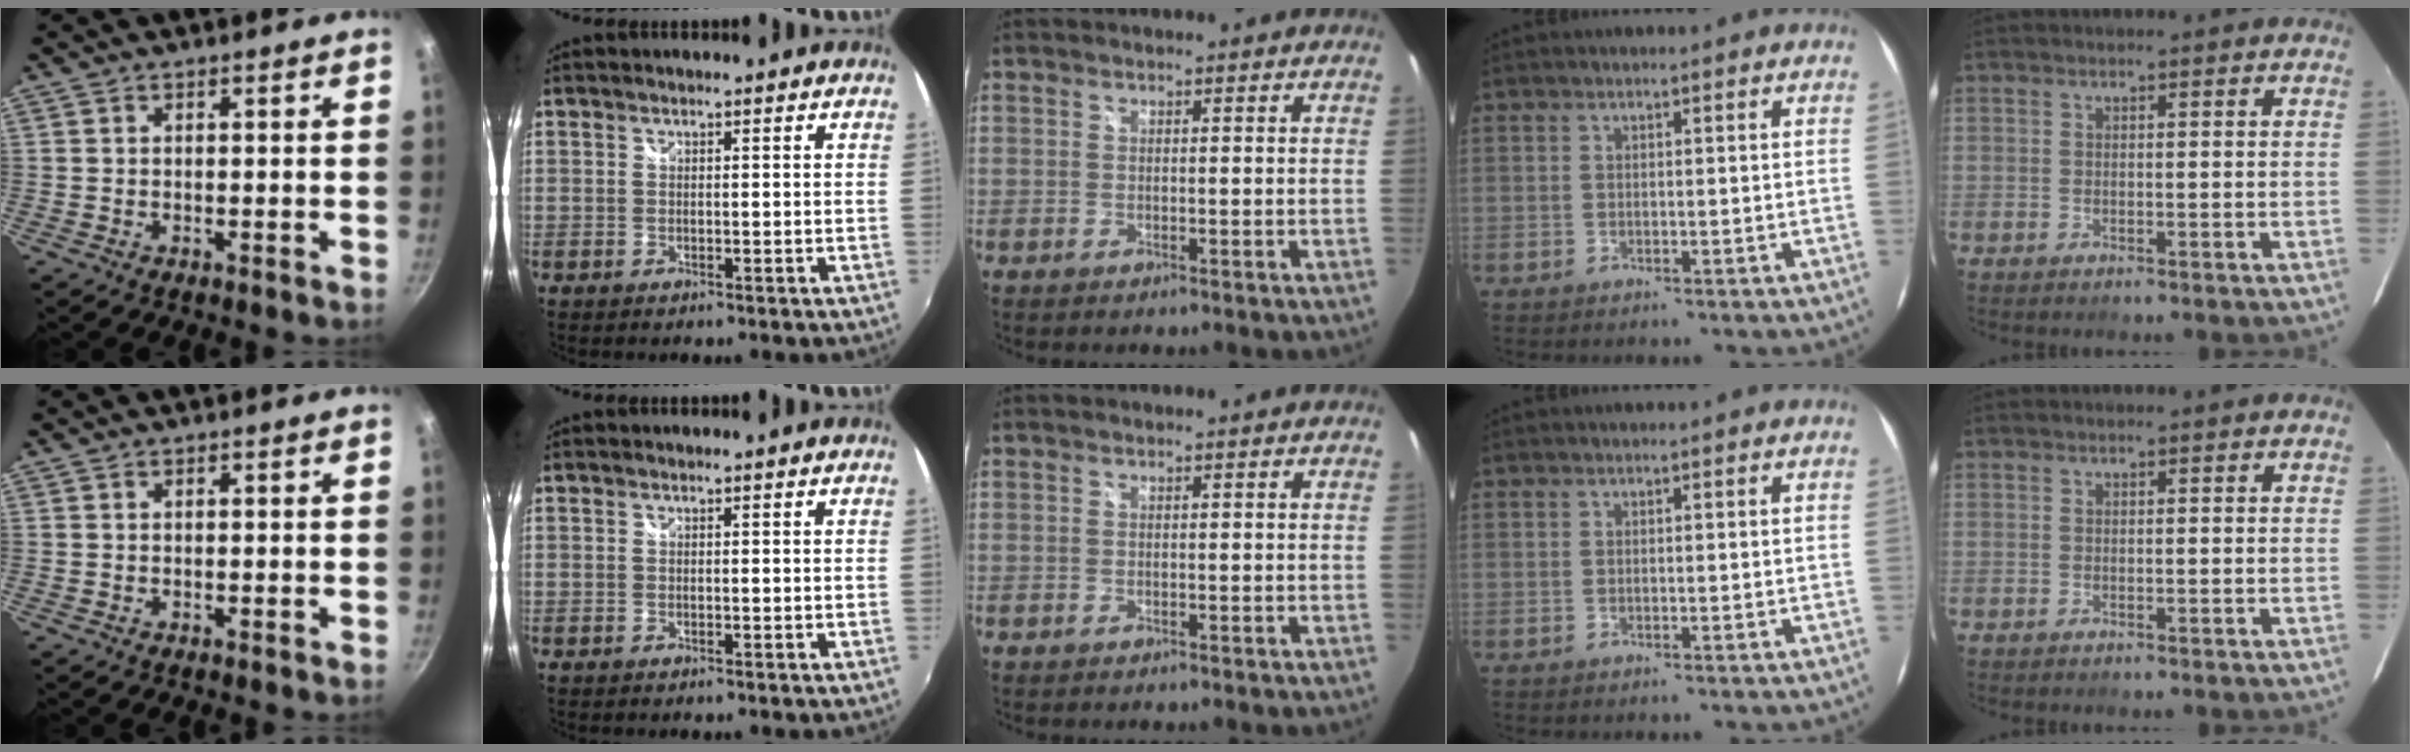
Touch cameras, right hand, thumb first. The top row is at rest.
{}